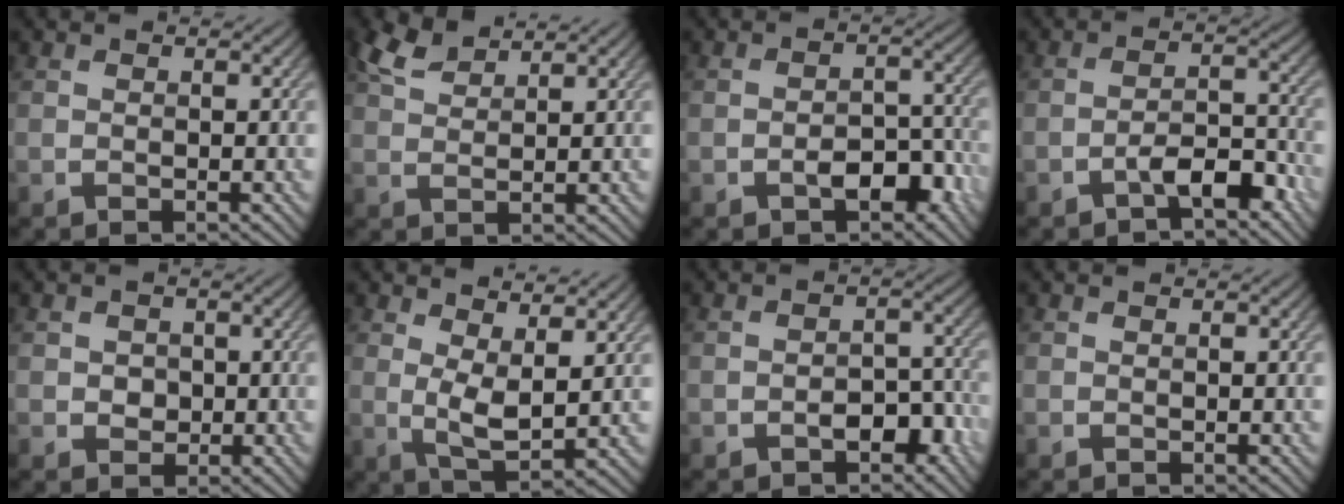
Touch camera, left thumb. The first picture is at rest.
{"total": 3.6, "force": [3.0, 0.8, 1.6], "torque": [-0.047, 0.007, 0.064]}
{"total": 4.9, "force": [-2.2, 2.8, 3.4], "torque": [-0.050, 0.003, -0.037]}
{"total": 4.7, "force": [-2.9, 1.7, 3.3], "torque": [-0.057, 0.013, -0.056]}
{"total": 1.9, "force": [0.1, 1.8, 0.4], "torque": [-0.013, -0.003, -0.005]}
{"total": 4.8, "force": [2.0, 1.5, 4.0], "torque": [-0.090, -0.008, 0.036]}
{"total": 4.2, "force": [-2.1, 2.4, 2.8], "torque": [-0.038, 0.003, -0.031]}
{"total": 0.0}